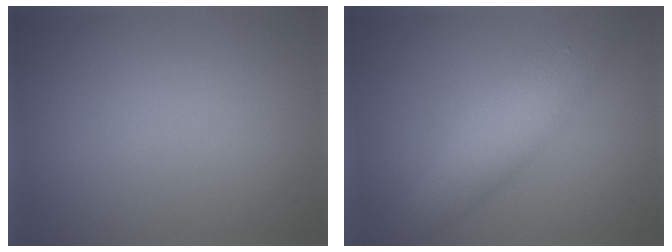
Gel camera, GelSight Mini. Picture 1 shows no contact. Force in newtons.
{"total": 4.6, "press": 4.6, "slide": 0.1}